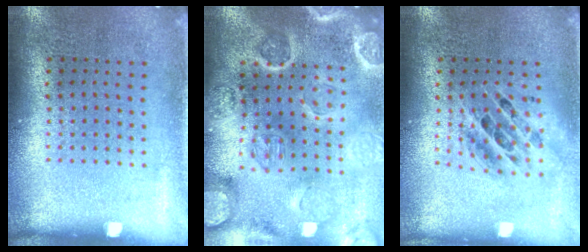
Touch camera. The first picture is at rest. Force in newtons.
{"total": 4.4, "press": 4.0, "slide": 1.8}
{"total": 1.6, "press": 1.3, "slide": 0.8}